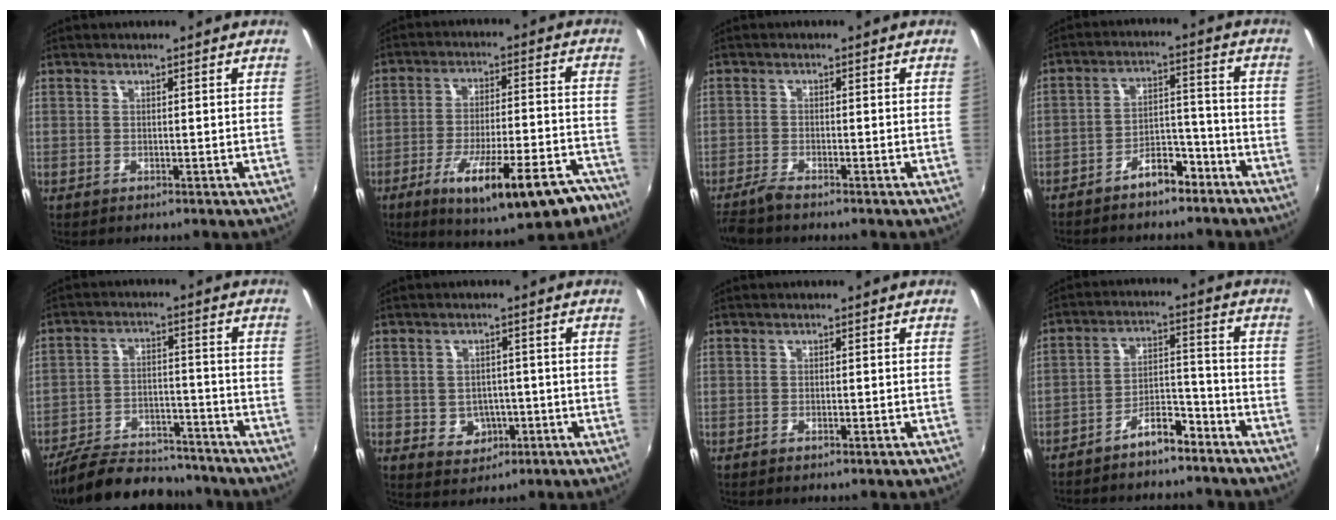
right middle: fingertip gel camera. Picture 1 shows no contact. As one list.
[{"total": 19.8, "force": [-12.6, 5.3, 14.3], "torque": [-0.225, -0.028, -0.177]}, {"total": 2.9, "force": [-2.6, 0.0, 1.3], "torque": [-0.043, -0.008, -0.055]}, {"total": 8.8, "force": [-6.9, 4.0, 3.7], "torque": [-0.071, 0.041, -0.094]}, {"total": 17.1, "force": [-14.8, 5.9, 6.3], "torque": [-0.140, 0.003, -0.216]}, {"total": 5.6, "force": [-1.5, 5.0, 2.1], "torque": [-0.050, 0.006, -0.007]}, {"total": 1.1, "force": [-0.7, 0.3, 0.8], "torque": [-0.012, 0.000, -0.012]}, {"total": 10.0, "force": [-8.6, 3.4, 3.8], "torque": [-0.079, 0.043, -0.124]}]